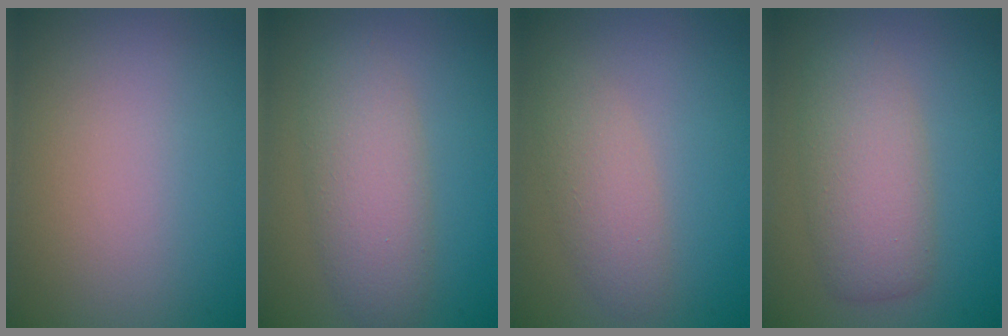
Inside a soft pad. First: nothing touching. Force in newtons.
{"total": 4.5, "press": 4.5, "slide": 0.2}
{"total": 2.6, "press": 2.6, "slide": 0.1}
{"total": 4.9, "press": 4.9, "slide": 0.1}